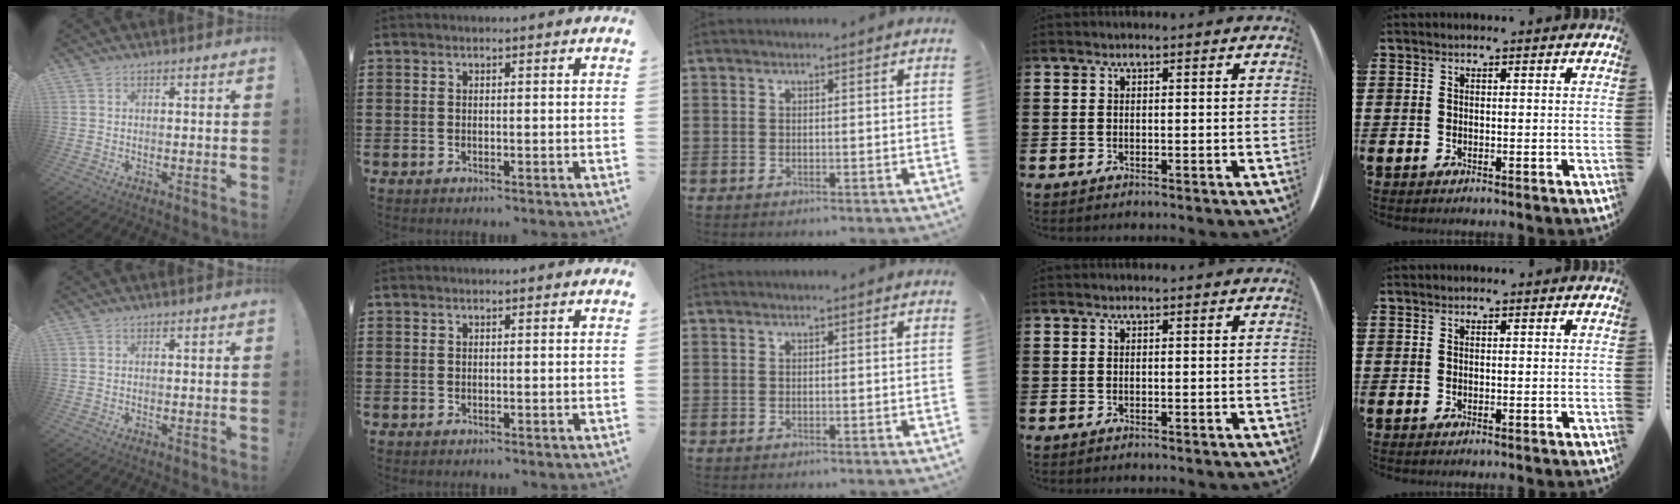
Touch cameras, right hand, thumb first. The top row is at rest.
{}